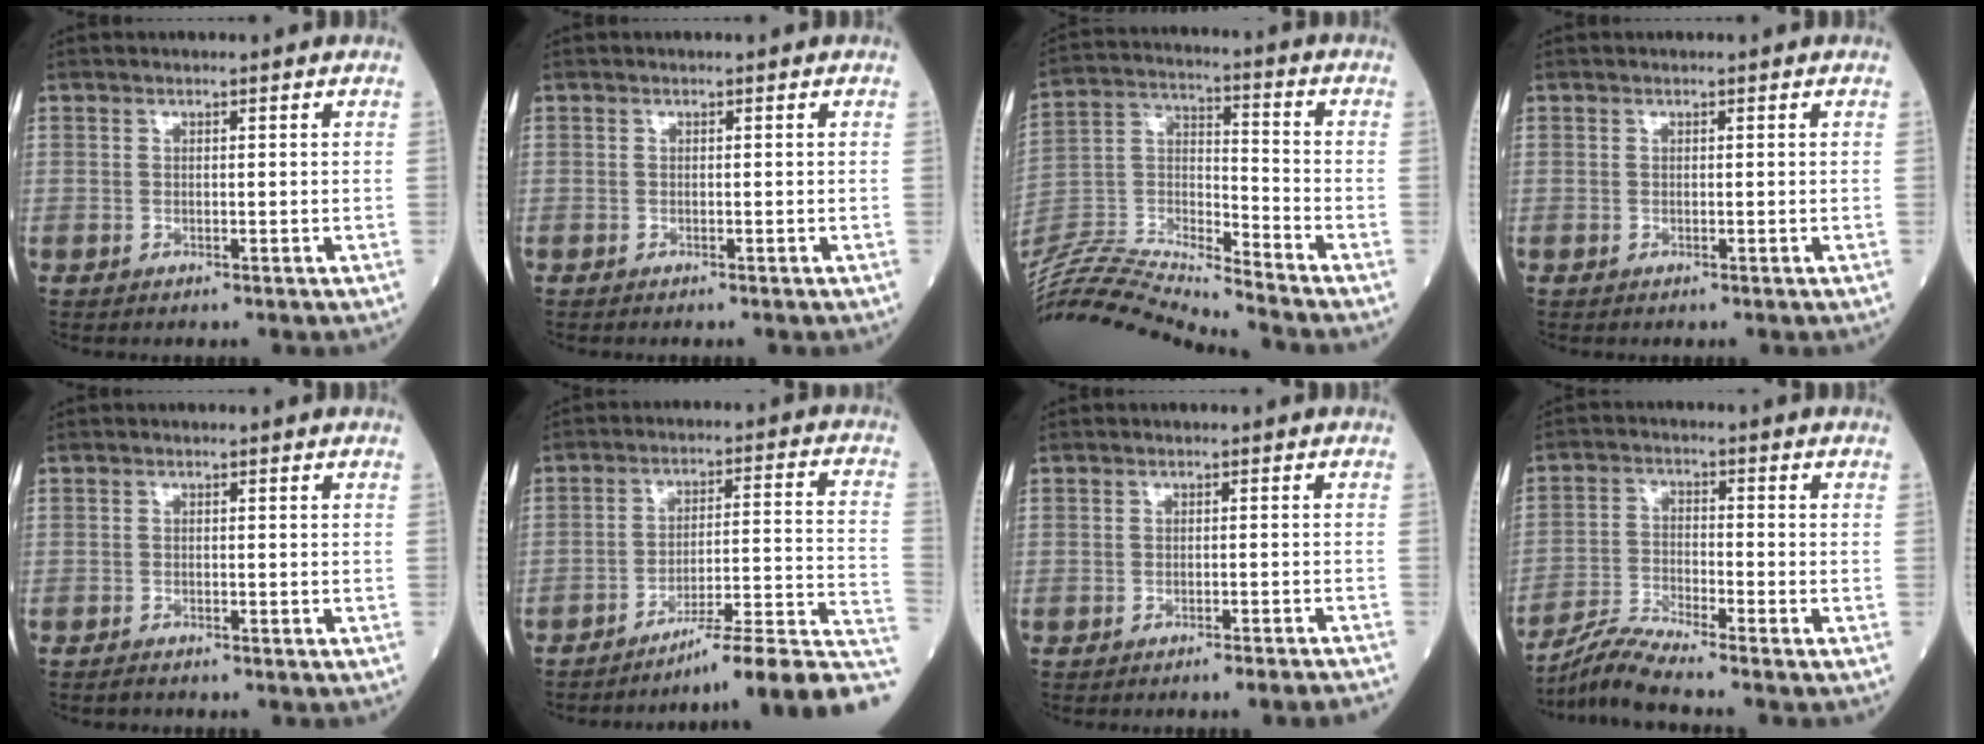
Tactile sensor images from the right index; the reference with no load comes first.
{"total": 0.0}
{"total": 19.7, "force": [-18.7, -1.4, 6.0], "torque": [-0.121, 0.007, -0.337]}
{"total": 0.0}
{"total": 0.9, "force": [-0.9, 0.1, 0.1], "torque": [-0.010, -0.003, -0.017]}
{"total": 16.5, "force": [-13.3, -1.6, 9.6], "torque": [-0.079, 0.025, -0.192]}
{"total": 5.3, "force": [-4.8, -0.8, 1.9], "torque": [-0.013, -0.007, -0.061]}
{"total": 6.4, "force": [-6.0, -1.7, 1.7], "torque": [-0.048, -0.019, -0.117]}